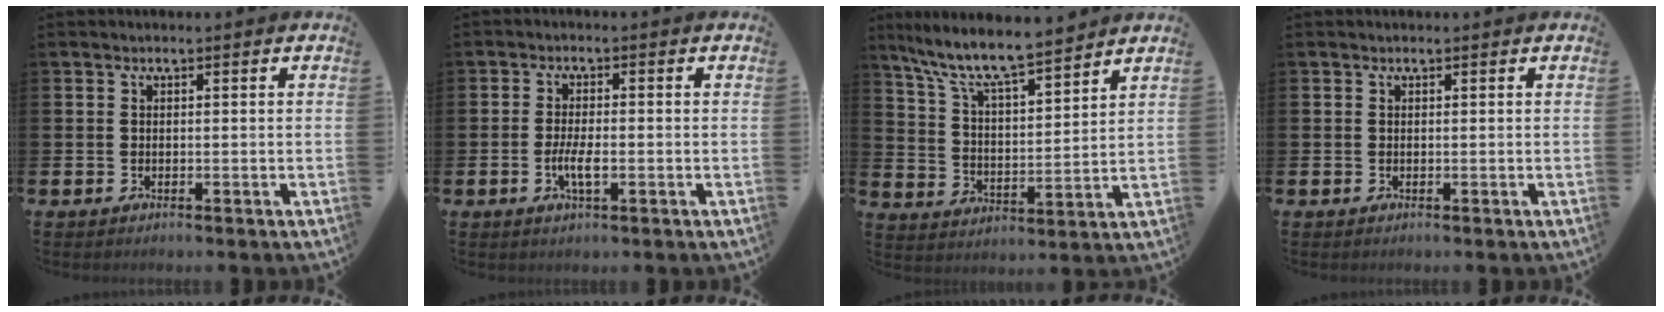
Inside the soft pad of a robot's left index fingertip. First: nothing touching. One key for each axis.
{"total": 3.1, "fx": -0.8, "fy": 0.9, "fz": 2.8, "tx": -0.046, "ty": 0.001, "tz": -0.016}
{"total": 9.2, "fx": 8.4, "fy": 0.9, "fz": 3.6, "tx": -0.107, "ty": -0.053, "tz": 0.146}
{"total": 0.0}